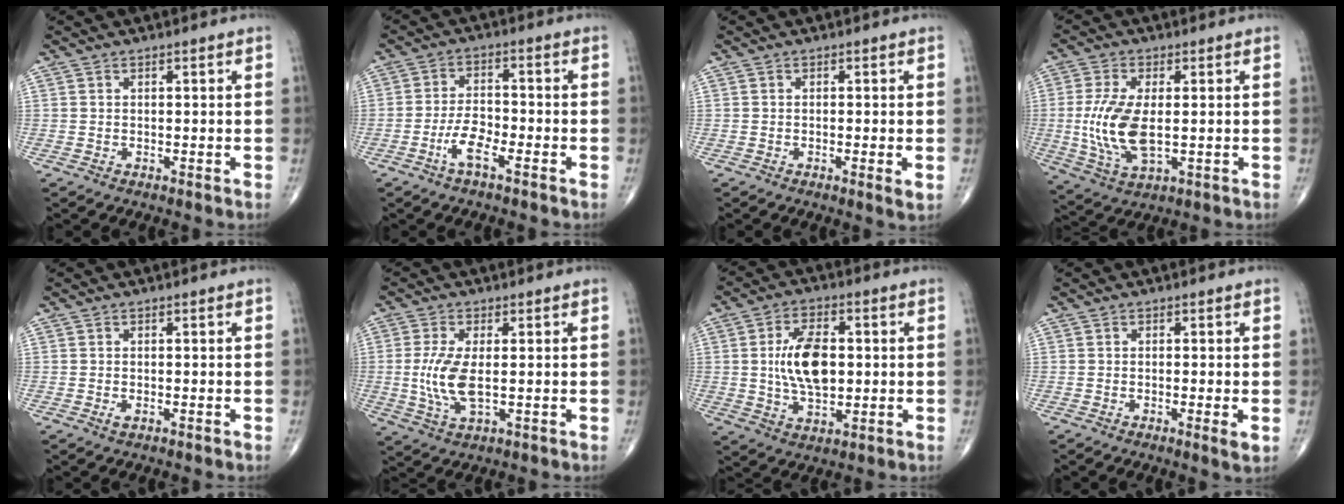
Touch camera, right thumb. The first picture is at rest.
{"total": 5.7, "force": [-3.0, 1.7, 4.5], "torque": [-0.092, 0.021, -0.057]}
{"total": 2.0, "force": [-0.4, 0.2, 2.0], "torque": [-0.039, -0.008, -0.010]}
{"total": 11.5, "force": [-0.3, 5.3, 10.2], "torque": [-0.221, -0.012, 0.001]}
{"total": 1.0, "force": [-0.4, 0.4, 0.8], "torque": [-0.015, 0.000, -0.007]}
{"total": 7.9, "force": [-0.2, 3.2, 7.2], "torque": [-0.165, -0.011, -0.001]}
{"total": 11.5, "force": [0.7, 6.2, 9.6], "torque": [-0.162, 0.001, 0.016]}
{"total": 2.5, "force": [-0.6, 0.3, 2.4], "torque": [-0.045, -0.010, -0.013]}